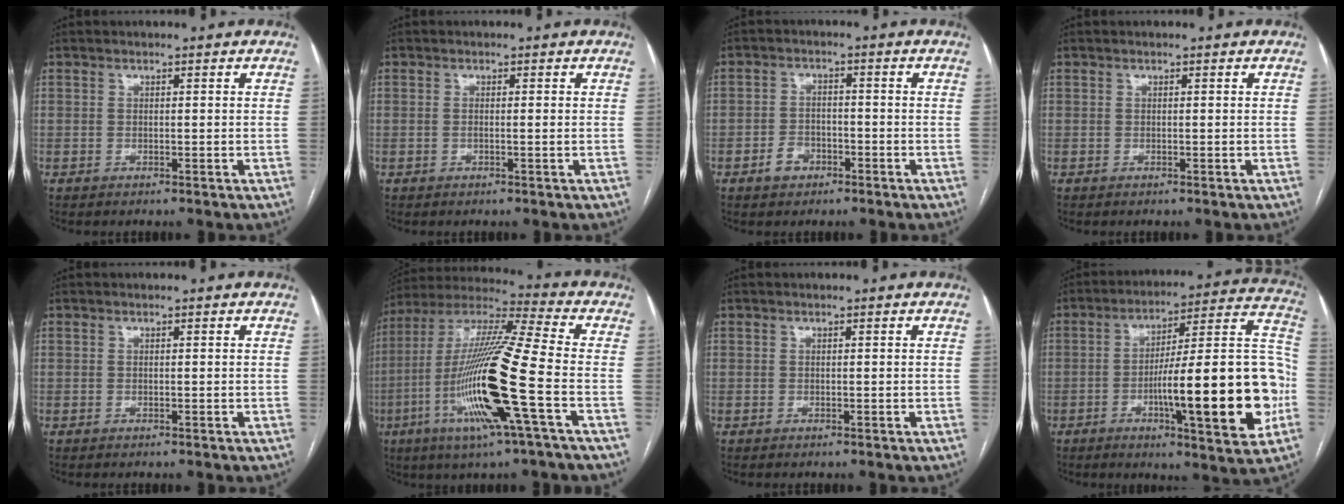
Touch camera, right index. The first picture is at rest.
{"total": 0.8, "force": [0.0, -0.1, 0.8], "torque": [-0.017, -0.002, 0.001]}
{"total": 3.5, "force": [-1.9, 2.5, 1.5], "torque": [-0.024, 0.009, -0.028]}
{"total": 0.0}
{"total": 0.0}
{"total": 19.8, "force": [-5.9, -0.2, 18.9], "torque": [-0.394, -0.021, -0.121]}
{"total": 0.0}
{"total": 23.6, "force": [-5.7, 2.9, 22.8], "torque": [-0.287, 0.017, -0.078]}